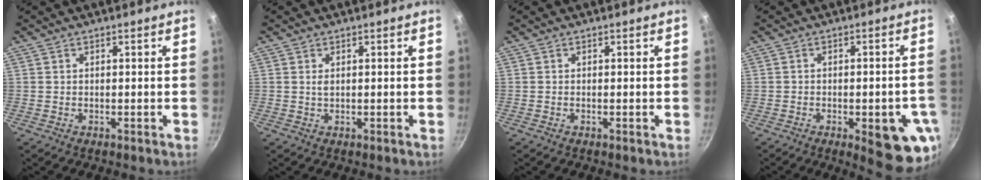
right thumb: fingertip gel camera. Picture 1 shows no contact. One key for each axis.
{"total": 0.9, "fx": 0.2, "fy": 0.4, "fz": 0.7, "tx": -0.014, "ty": -0.001, "tz": 0.004}
{"total": 0.0}
{"total": 12.4, "fx": -4.3, "fy": 4.3, "fz": 10.8, "tx": -0.102, "ty": 0.011, "tz": -0.049}